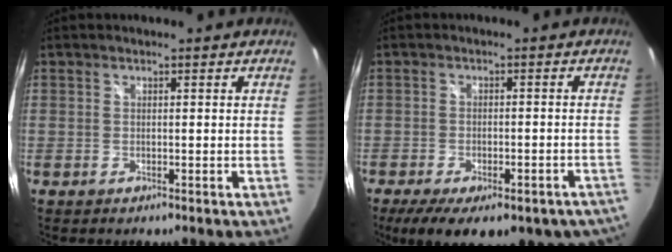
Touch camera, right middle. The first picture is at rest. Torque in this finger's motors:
{"motor_torque": [1.12, -1.01, 0.43, 0.11]}